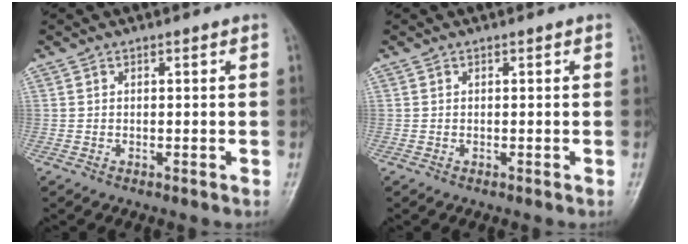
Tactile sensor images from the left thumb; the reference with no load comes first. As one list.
[{"total": 0.0}]